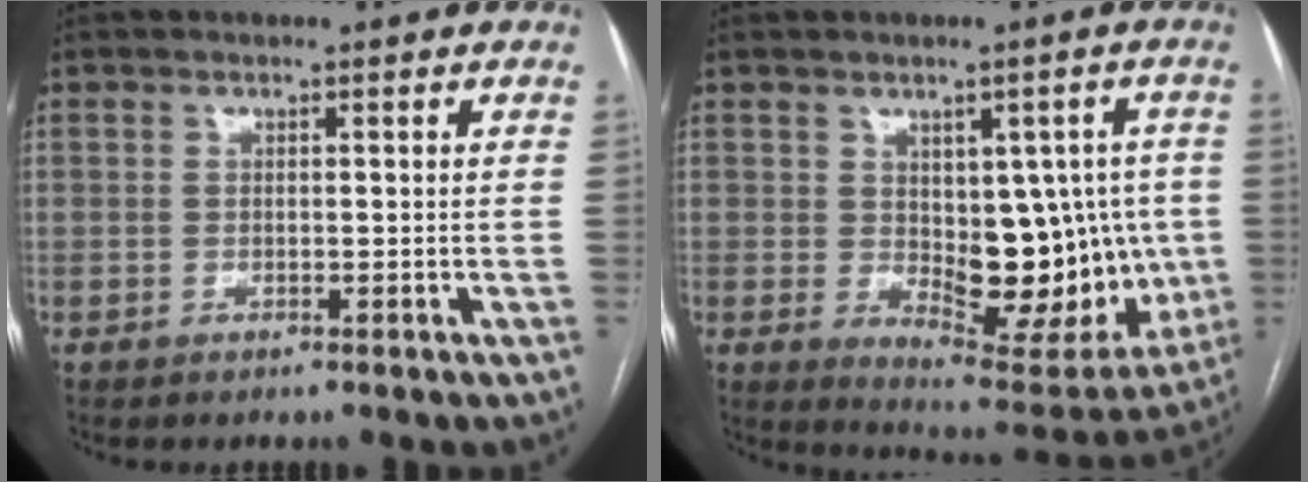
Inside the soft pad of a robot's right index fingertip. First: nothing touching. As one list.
[{"total": 16.5, "force": [-0.9, 7.7, 14.6], "torque": [-0.195, 0.000, 0.012]}]